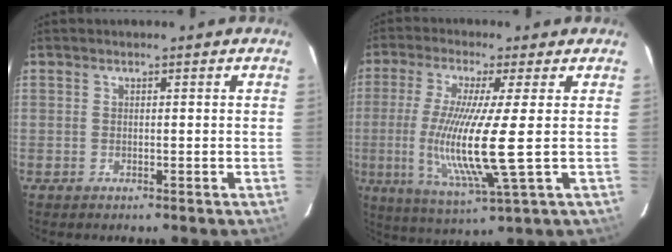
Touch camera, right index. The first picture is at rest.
{"total": 13.1, "force": [-1.0, -0.3, 13.1], "torque": [-0.270, -0.030, -0.025]}